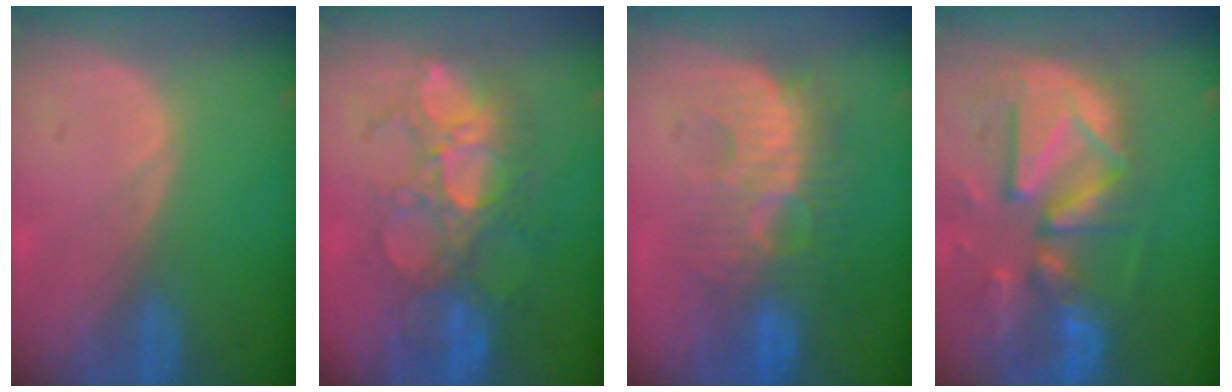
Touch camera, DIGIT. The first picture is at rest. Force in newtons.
{"total": 10.1, "press": 9.2, "slide": 4.0}
{"total": 9.0, "press": 8.9, "slide": 1.7}
{"total": 13.2, "press": 11.4, "slide": 6.6}